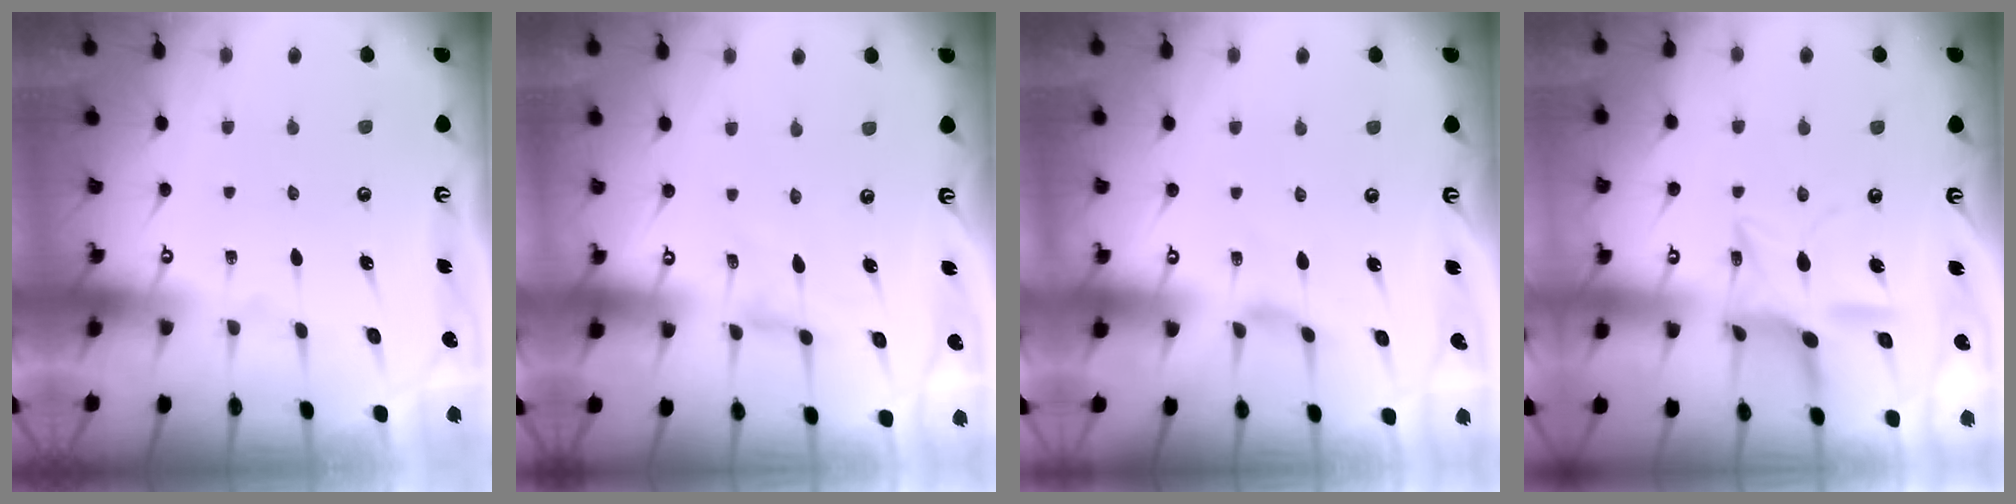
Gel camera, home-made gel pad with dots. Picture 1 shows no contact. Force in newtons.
{"total": 0.6, "press": 0.5, "slide": 0.2}
{"total": 1.7, "press": 1.6, "slide": 0.4}
{"total": 12.9, "press": 12.9, "slide": 0.8}